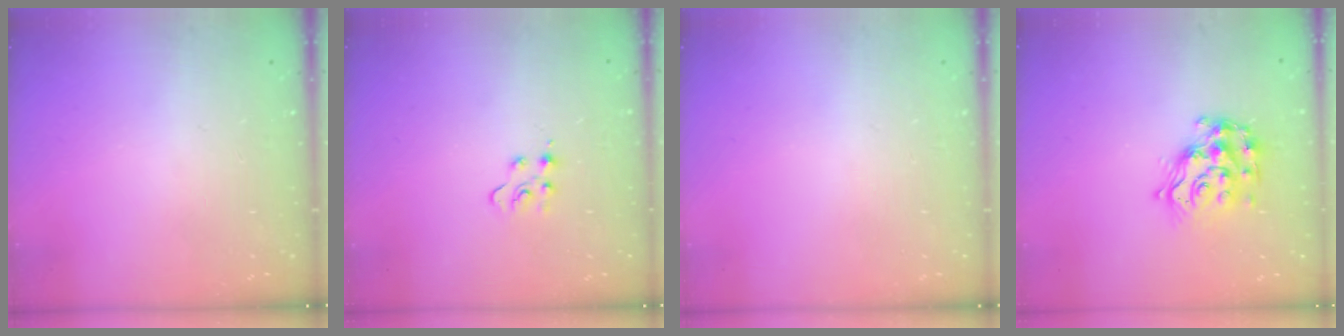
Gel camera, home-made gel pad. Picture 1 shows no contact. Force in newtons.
{"total": 6.1, "press": 6.1, "slide": 0.6}
{"total": 0.0}
{"total": 13.8, "press": 13.7, "slide": 0.9}